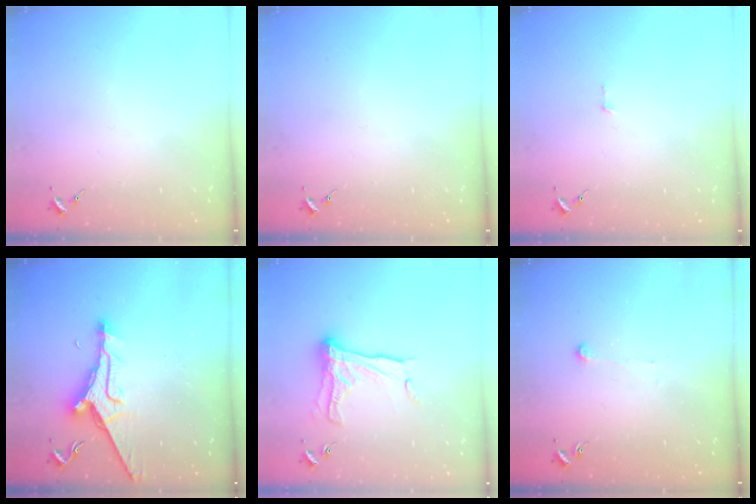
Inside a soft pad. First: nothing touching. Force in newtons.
{"total": 0.0}
{"total": 2.9, "press": 2.9, "slide": 0.2}
{"total": 12.0, "press": 12.0, "slide": 0.9}
{"total": 15.9, "press": 15.9, "slide": 1.2}
{"total": 3.7, "press": 3.6, "slide": 0.3}